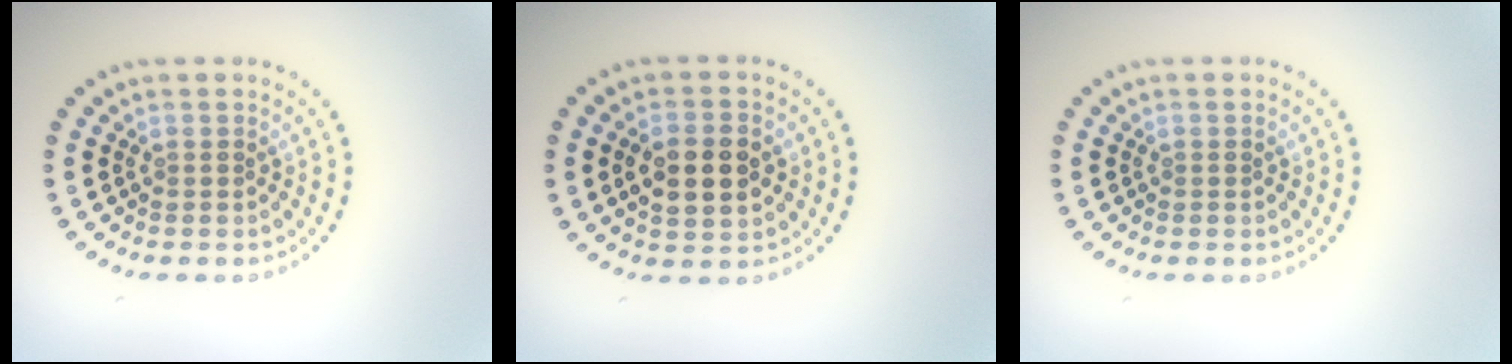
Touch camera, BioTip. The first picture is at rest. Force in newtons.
{"total": 4.5, "press": 4.5, "slide": 0.3}
{"total": 0.0}